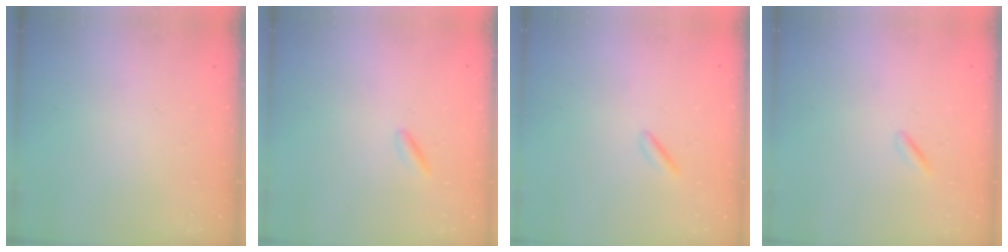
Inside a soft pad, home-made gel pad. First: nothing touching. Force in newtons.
{"total": 1.2, "press": 1.0, "slide": 0.6}
{"total": 0.6, "press": 0.2, "slide": 0.5}
{"total": 0.0}